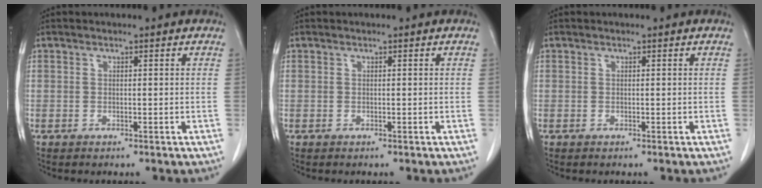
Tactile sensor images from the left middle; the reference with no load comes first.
{"total": 0.0}
{"total": 0.0}